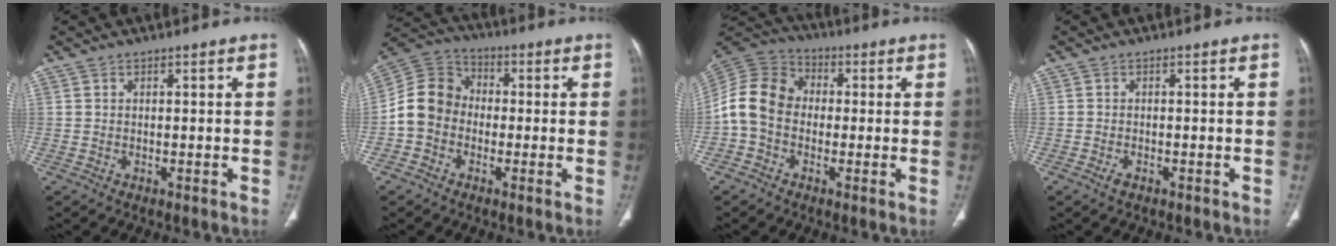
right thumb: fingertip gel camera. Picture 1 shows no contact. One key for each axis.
{"total": 9.8, "fx": -1.7, "fy": 8.4, "fz": 4.7, "tx": -0.079, "ty": 0.037, "tz": -0.047}
{"total": 11.2, "fx": -1.1, "fy": 9.0, "fz": 6.5, "tx": -0.122, "ty": 0.036, "tz": -0.035}
{"total": 1.0, "fx": -0.7, "fy": 0.5, "fz": 0.6, "tx": -0.017, "ty": 0.002, "tz": -0.013}